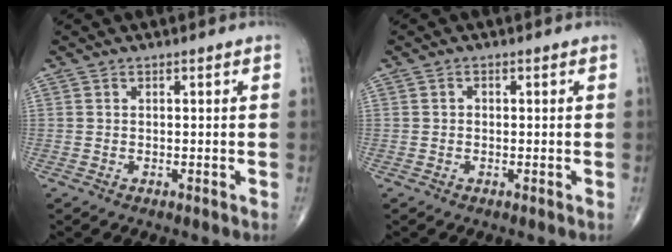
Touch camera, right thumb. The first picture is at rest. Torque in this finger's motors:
{"motor_torque": [-0.46, 0.29, 0.30, 0.17, 0.03]}